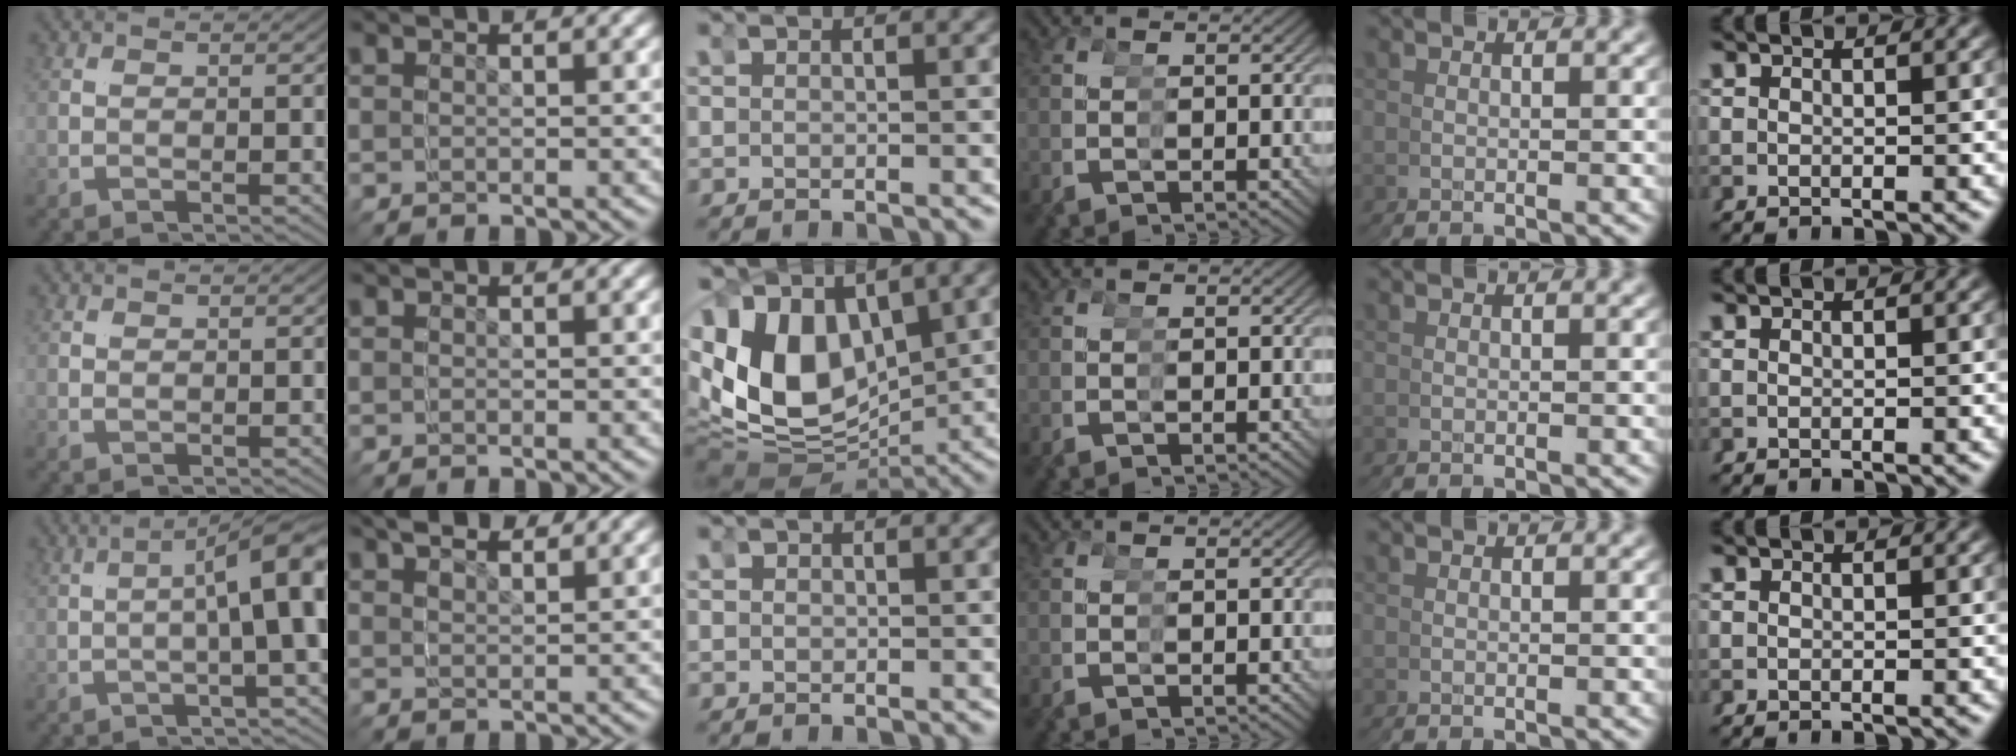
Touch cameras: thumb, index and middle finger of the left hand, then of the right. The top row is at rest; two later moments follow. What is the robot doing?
{"motion": "grasp_and_lifting", "object": "tape"}